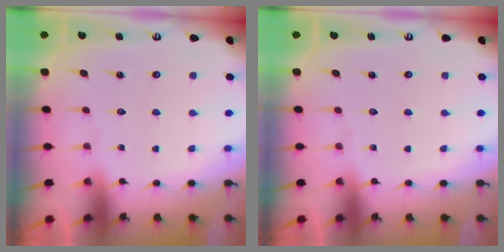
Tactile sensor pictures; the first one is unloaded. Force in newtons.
{"total": 0.0}